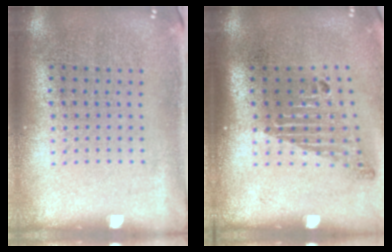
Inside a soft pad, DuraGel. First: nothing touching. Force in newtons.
{"total": 1.8, "press": 1.2, "slide": 1.3}